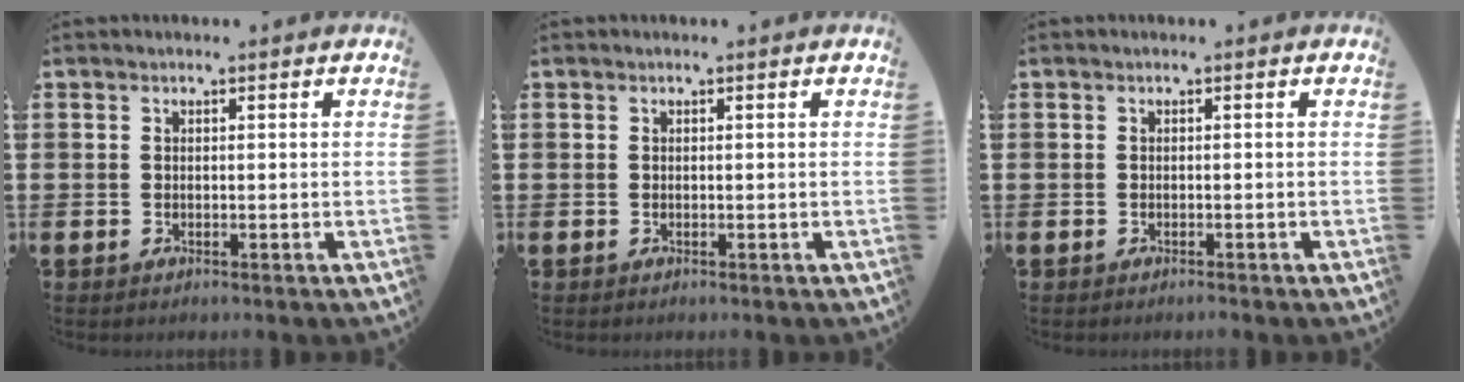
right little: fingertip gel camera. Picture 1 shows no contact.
{"total": 0.0}
{"total": 0.0}